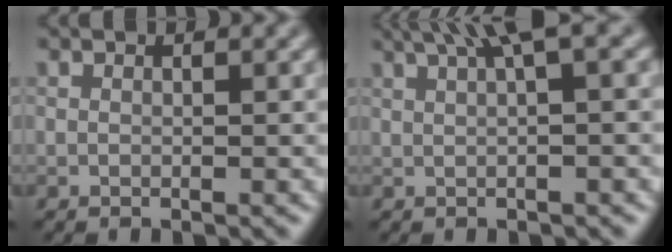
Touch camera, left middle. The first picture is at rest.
{"total": 4.6, "force": [2.5, 0.5, 3.8], "torque": [-0.059, 0.021, 0.046]}